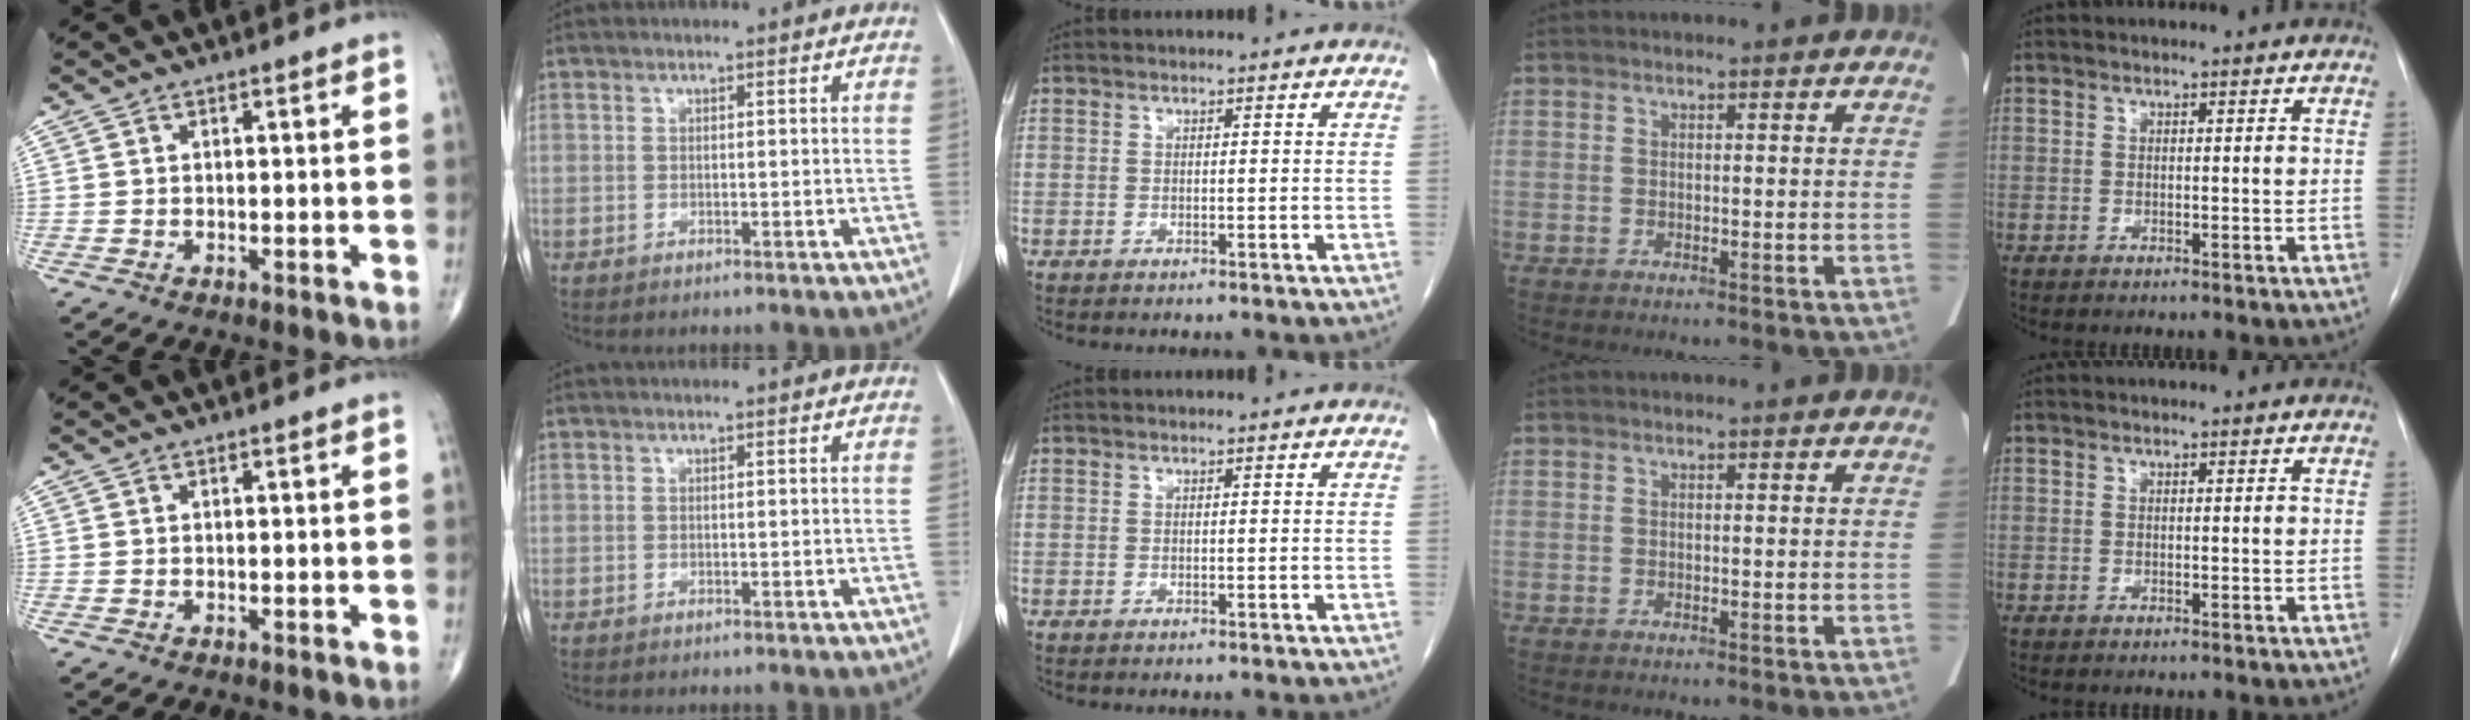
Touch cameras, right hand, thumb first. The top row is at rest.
{}